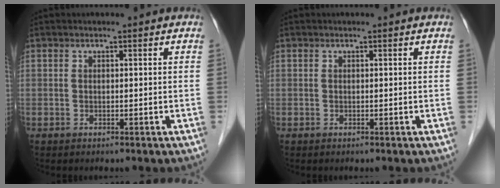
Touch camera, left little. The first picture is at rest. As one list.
[{"total": 0.0}]